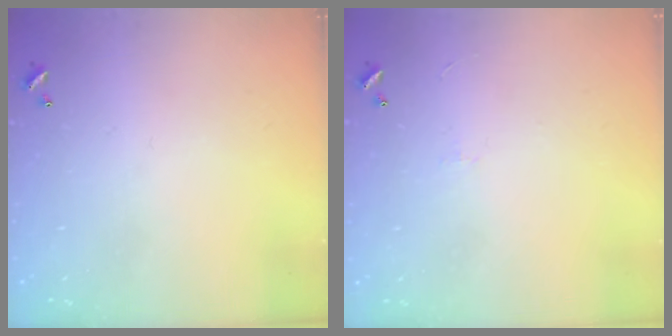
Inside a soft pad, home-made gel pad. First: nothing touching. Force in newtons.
{"total": 0.7, "press": 0.3, "slide": 0.7}